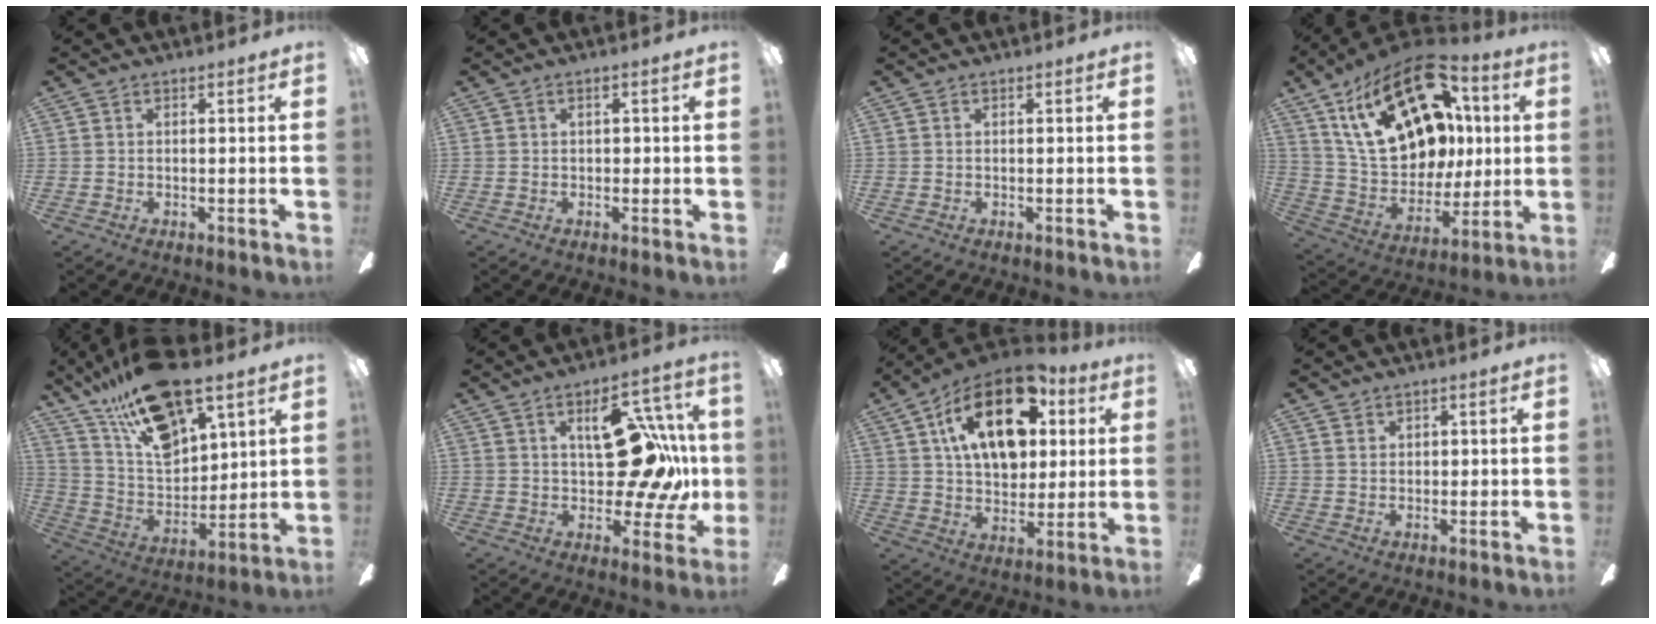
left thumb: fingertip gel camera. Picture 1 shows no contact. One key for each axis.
{"total": 1.4, "fx": 0.3, "fy": 0.7, "fz": 1.1, "tx": -0.016, "ty": 0.002, "tz": 0.002}
{"total": 0.0}
{"total": 29.4, "fx": 11.6, "fy": 18.5, "fz": 19.8, "tx": -0.345, "ty": -0.052, "tz": 0.222}
{"total": 19.8, "fx": 13.7, "fy": 8.2, "fz": 11.8, "tx": -0.224, "ty": -0.075, "tz": 0.244}
{"total": 21.7, "fx": 4.2, "fy": 11.5, "fz": 17.9, "tx": -0.235, "ty": -0.004, "tz": 0.072}
{"total": 21.8, "fx": 9.3, "fy": 12.5, "fz": 15.2, "tx": -0.251, "ty": -0.020, "tz": 0.158}
{"total": 1.3, "fx": 0.9, "fy": 1.0, "fz": 0.2, "tx": -0.004, "ty": 0.003, "tz": 0.016}